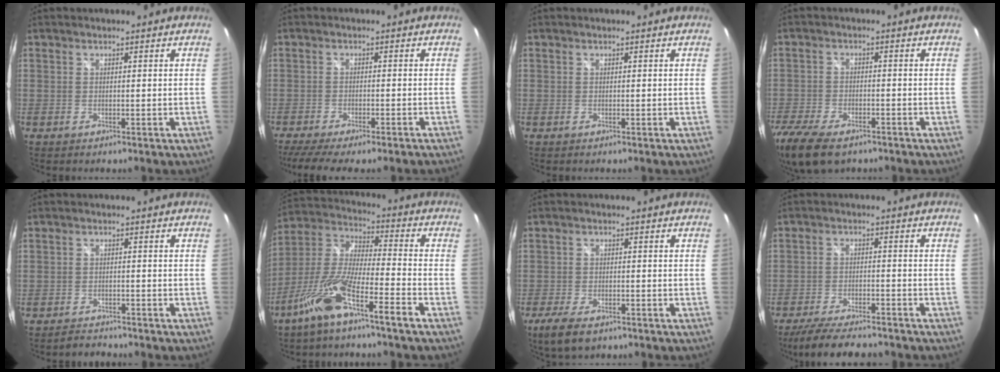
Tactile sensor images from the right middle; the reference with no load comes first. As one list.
[{"total": 8.7, "force": [-7.2, -0.1, 4.9], "torque": [-0.107, -0.030, -0.113]}, {"total": 0.0}, {"total": 14.6, "force": [-10.3, 6.6, 8.0], "torque": [-0.210, -0.048, -0.182]}, {"total": 2.7, "force": [-2.6, 0.8, 0.2], "torque": [-0.014, 0.001, -0.043]}, {"total": 13.8, "force": [-8.6, 1.1, 10.7], "torque": [-0.218, -0.013, -0.164]}, {"total": 6.9, "force": [-4.7, 2.7, 4.2], "torque": [-0.107, -0.024, -0.085]}, {"total": 12.2, "force": [-10.4, 2.6, 5.8], "torque": [-0.127, -0.025, -0.167]}]